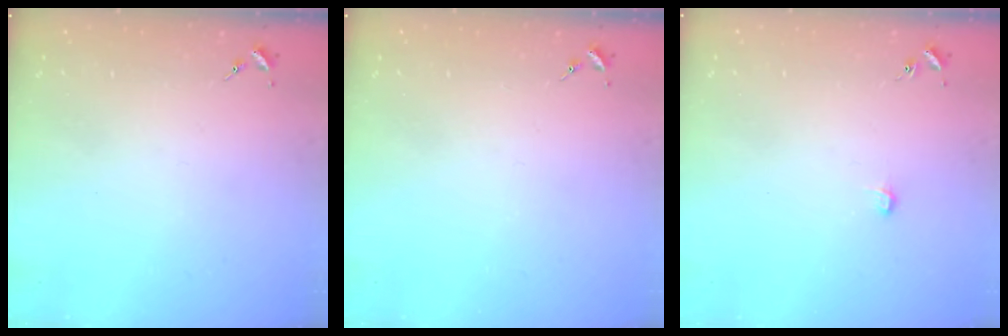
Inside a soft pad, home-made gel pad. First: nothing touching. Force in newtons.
{"total": 0.0}
{"total": 3.9, "press": 3.9, "slide": 0.3}